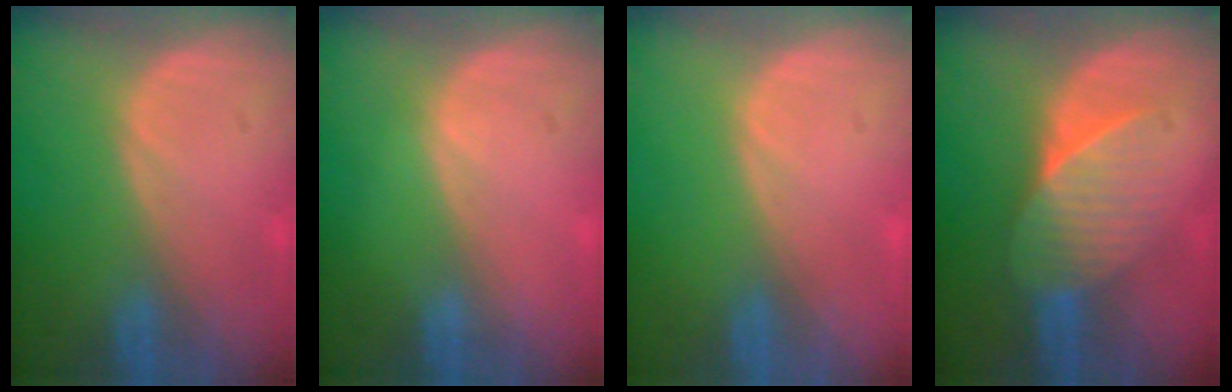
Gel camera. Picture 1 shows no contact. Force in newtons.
{"total": 0.0}
{"total": 0.0}
{"total": 6.7, "press": 6.3, "slide": 2.4}